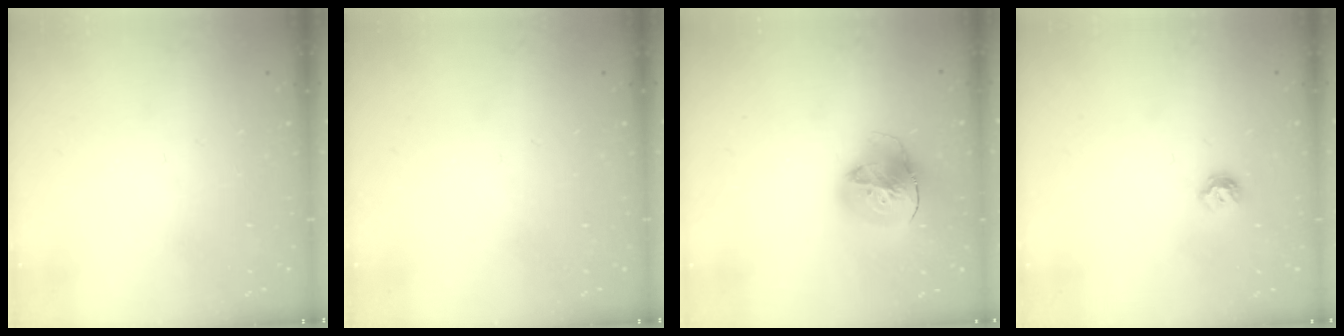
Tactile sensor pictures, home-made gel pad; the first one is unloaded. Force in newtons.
{"total": 0.0}
{"total": 18.2, "press": 18.1, "slide": 2.0}
{"total": 5.5, "press": 5.5, "slide": 0.8}